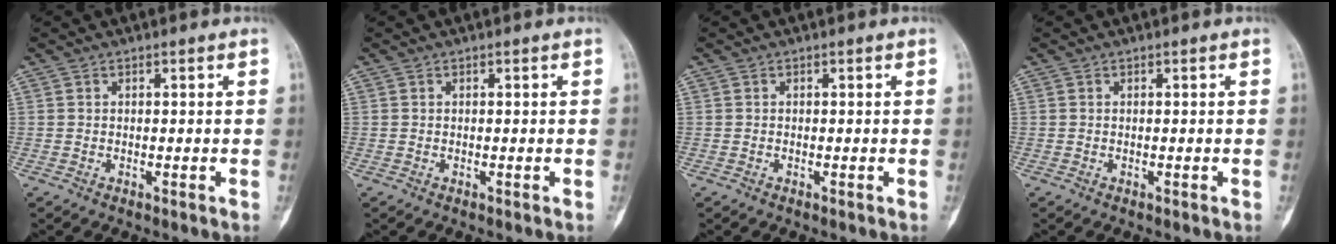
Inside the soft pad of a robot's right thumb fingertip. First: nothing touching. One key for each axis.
{"total": 0.0}
{"total": 0.0}
{"total": 0.0}